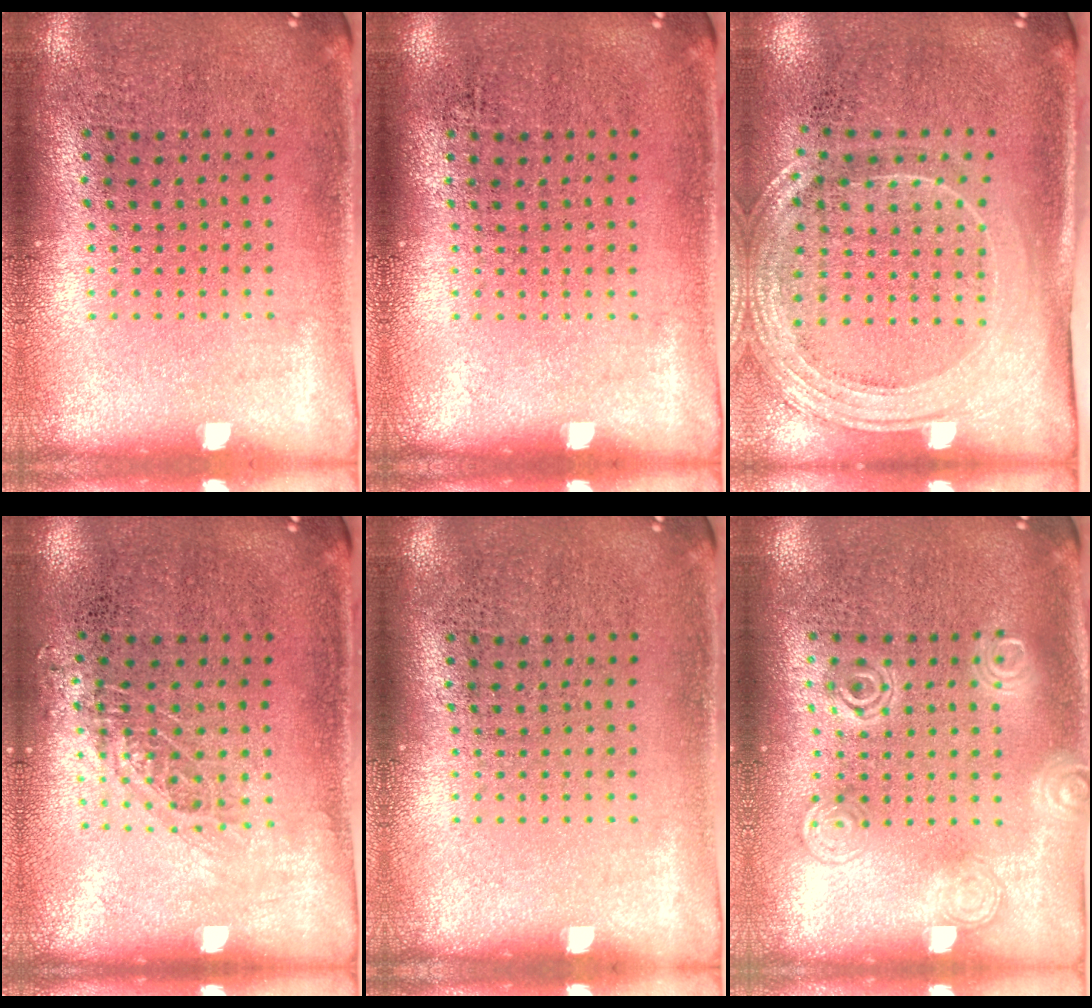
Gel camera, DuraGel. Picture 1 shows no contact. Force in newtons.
{"total": 0.0}
{"total": 2.1, "press": 1.8, "slide": 1.1}
{"total": 0.8, "press": 0.8, "slide": 0.2}
{"total": 0.0}
{"total": 1.2, "press": 1.2, "slide": 0.1}